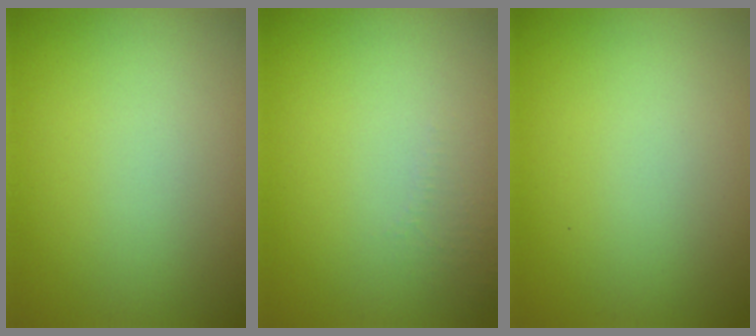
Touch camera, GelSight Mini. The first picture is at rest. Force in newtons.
{"total": 1.0, "press": 0.9, "slide": 0.3}
{"total": 0.0}